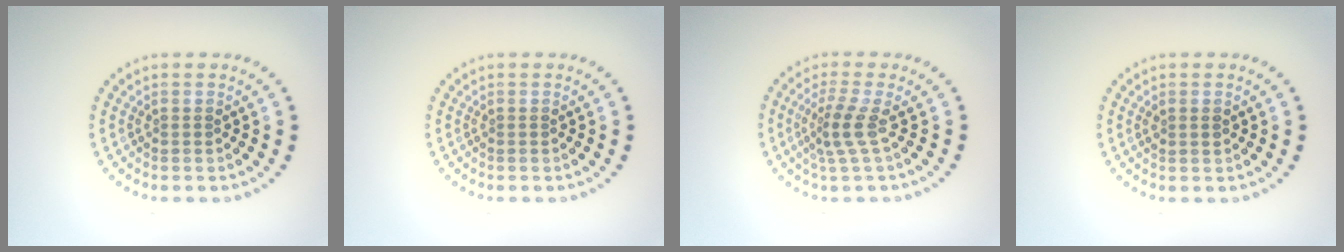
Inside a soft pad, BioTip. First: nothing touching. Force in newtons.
{"total": 0.0}
{"total": 2.5, "press": 1.8, "slide": 1.7}
{"total": 0.9, "press": 0.8, "slide": 0.3}